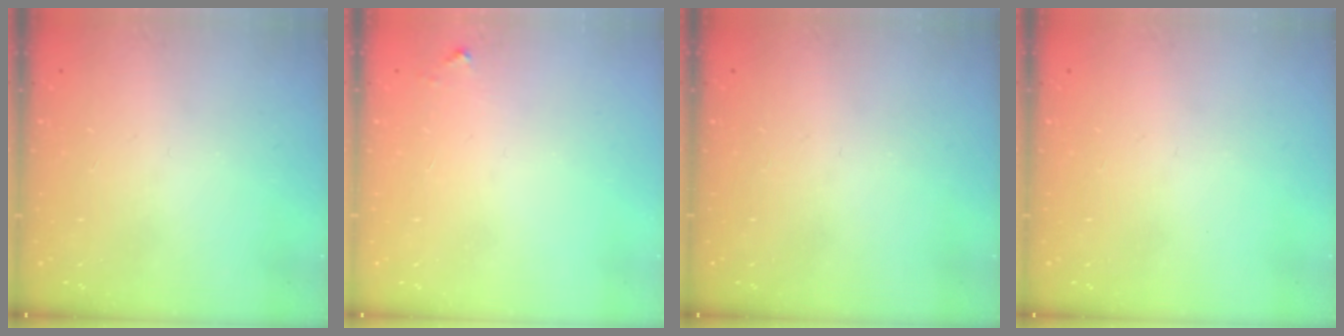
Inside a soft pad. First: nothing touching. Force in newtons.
{"total": 2.8, "press": 2.8, "slide": 0.2}
{"total": 0.0}
{"total": 0.0}